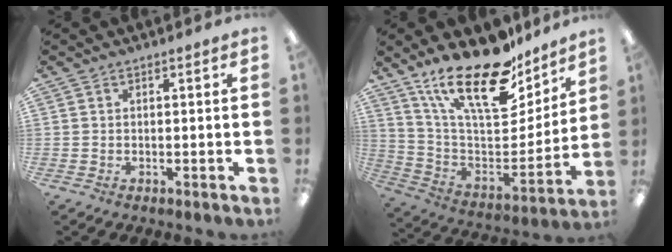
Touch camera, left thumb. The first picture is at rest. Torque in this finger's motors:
{"motor_torque": [0.63, 0.53, 1.44, -1.33, 0.50]}